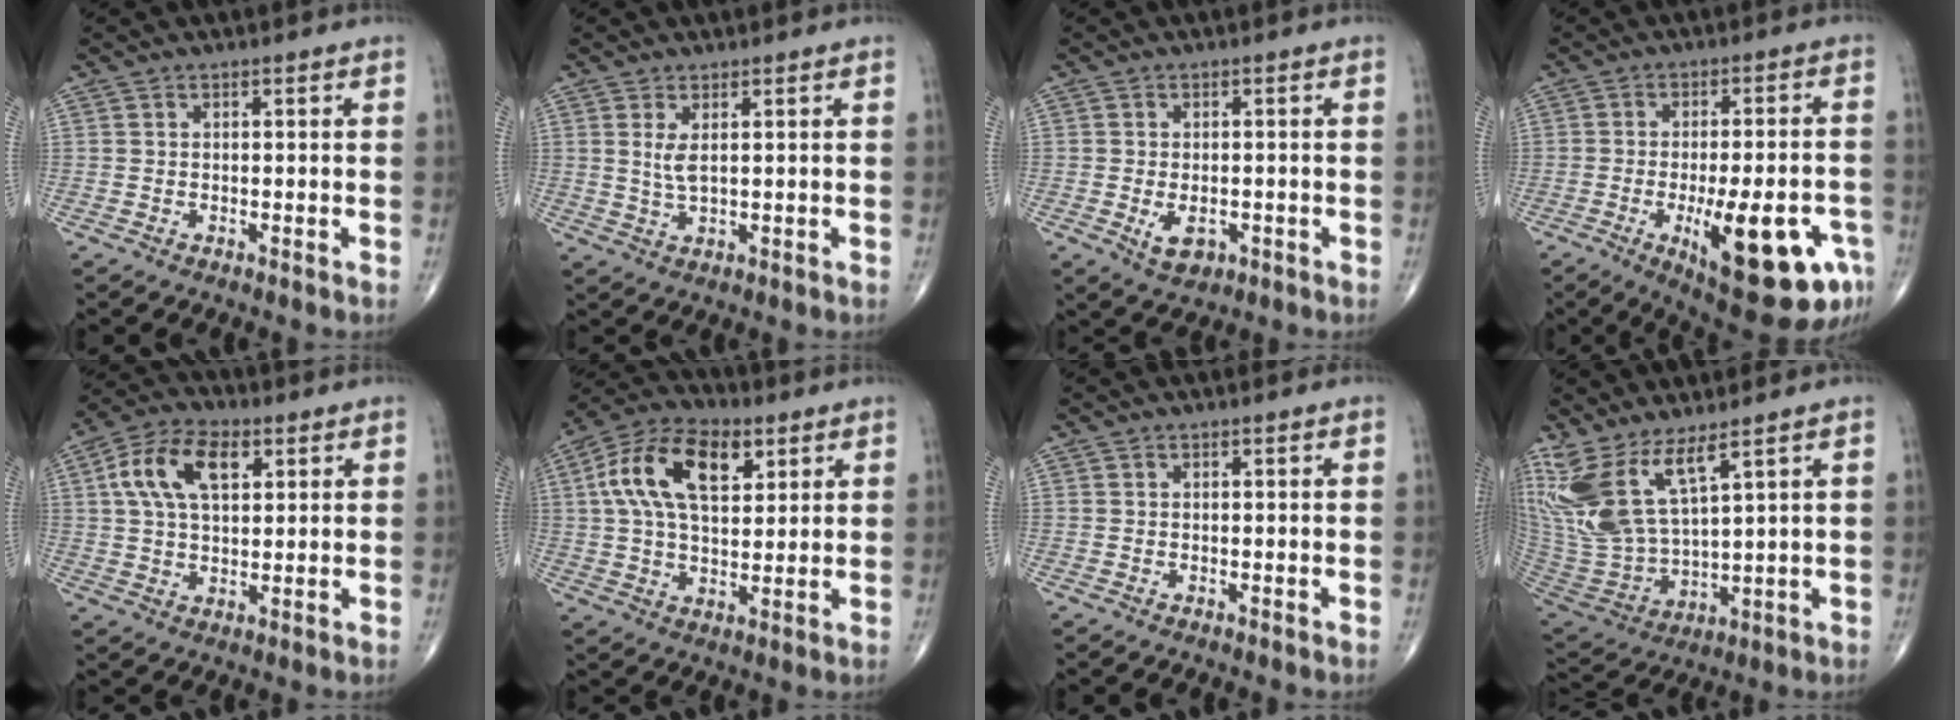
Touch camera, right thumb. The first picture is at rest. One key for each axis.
{"total": 3.2, "fx": 1.0, "fy": 1.0, "fz": 2.9, "tx": -0.062, "ty": -0.010, "tz": 0.027}
{"total": 4.4, "fx": -1.3, "fy": 2.6, "fz": 3.2, "tx": -0.048, "ty": -0.003, "tz": -0.011}
{"total": 19.7, "fx": -7.7, "fy": 6.5, "fz": 17.0, "tx": -0.193, "ty": 0.015, "tz": -0.089}
{"total": 12.0, "fx": 3.9, "fy": 6.7, "fz": 9.1, "tx": -0.165, "ty": 0.009, "tz": 0.067}
{"total": 15.7, "fx": 5.3, "fy": 8.7, "fz": 11.9, "tx": -0.205, "ty": 0.005, "tz": 0.091}
{"total": 0.0}
{"total": 14.8, "fx": 8.9, "fy": 4.8, "fz": 10.9, "tx": -0.238, "ty": -0.049, "tz": 0.198}